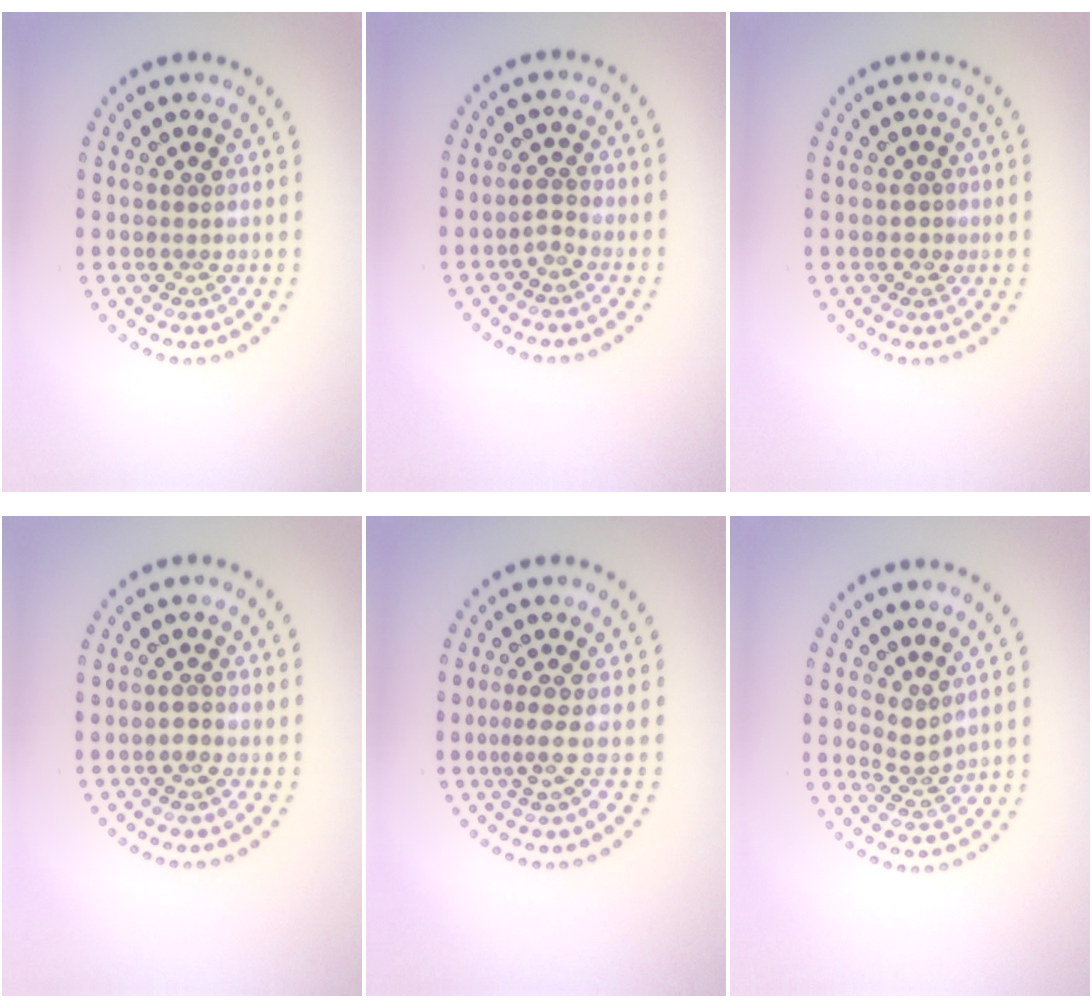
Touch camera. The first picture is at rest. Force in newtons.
{"total": 1.1, "press": 0.7, "slide": 0.7}
{"total": 0.8, "press": 0.8, "slide": 0.3}
{"total": 1.2, "press": 1.2, "slide": 0.3}
{"total": 2.1, "press": 1.4, "slide": 1.6}
{"total": 2.0, "press": 1.3, "slide": 1.6}